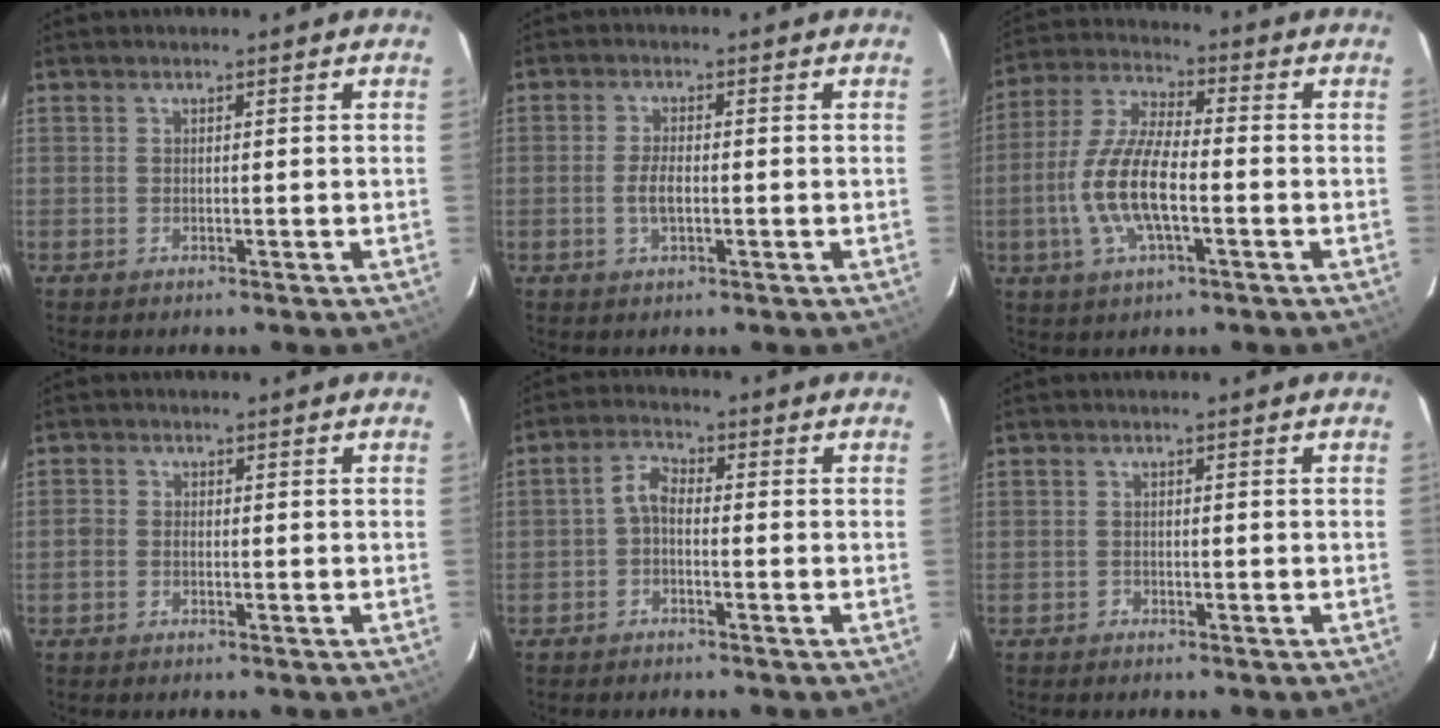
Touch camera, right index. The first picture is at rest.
{"total": 3.2, "force": [-0.7, 1.3, 2.8], "torque": [-0.059, -0.002, -0.012]}
{"total": 12.4, "force": [-3.0, 4.1, 11.3], "torque": [-0.240, -0.001, -0.061]}
{"total": 1.6, "force": [-0.7, 1.2, 0.8], "torque": [-0.016, 0.004, -0.017]}
{"total": 2.7, "force": [-1.1, 1.5, 2.0], "torque": [-0.043, 0.012, -0.025]}
{"total": 0.7, "force": [-0.6, 0.4, -0.1], "torque": [0.002, 0.003, -0.013]}